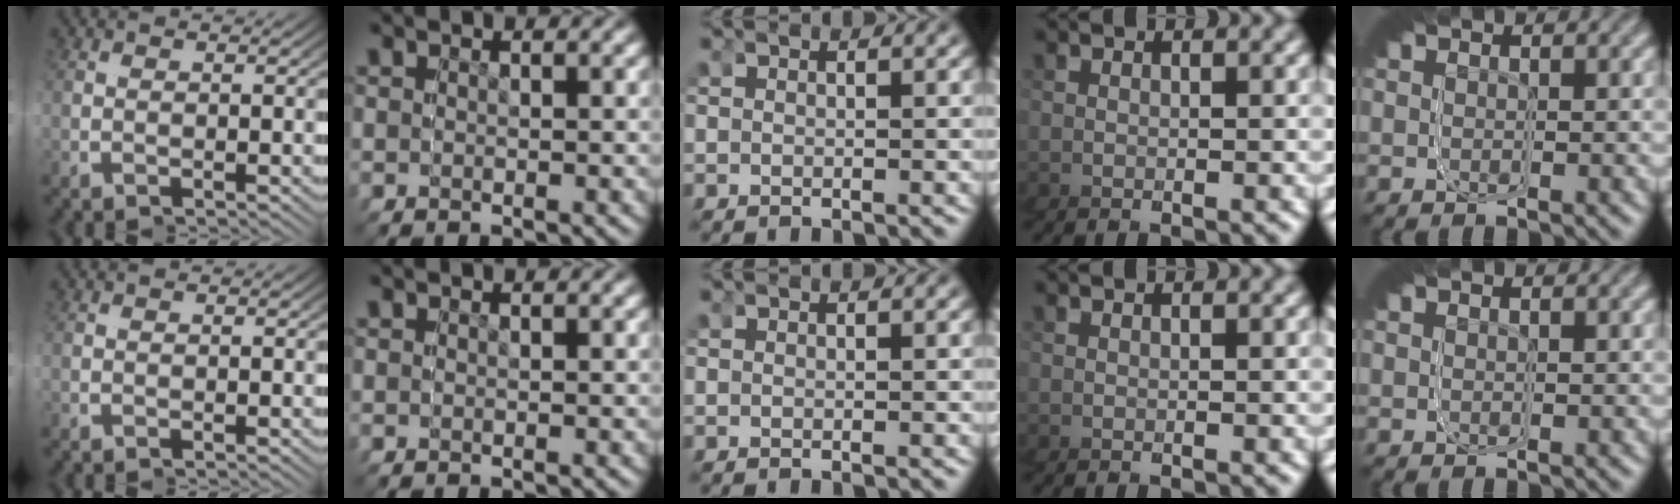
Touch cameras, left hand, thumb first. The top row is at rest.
{}